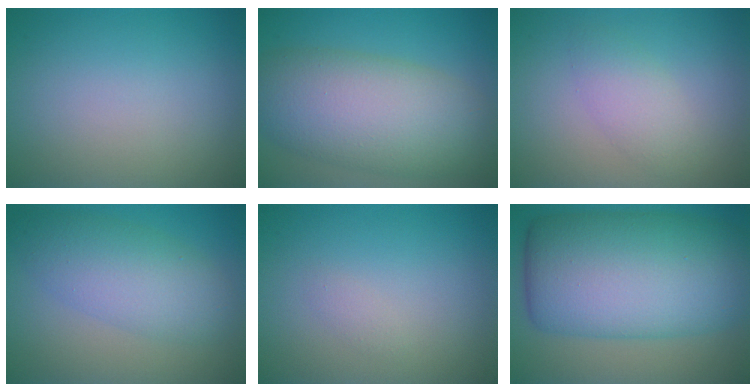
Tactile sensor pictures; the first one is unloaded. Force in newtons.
{"total": 9.9, "press": 9.9, "slide": 0.4}
{"total": 2.4, "press": 2.4, "slide": 0.2}
{"total": 5.6, "press": 5.6, "slide": 0.2}
{"total": 0.6, "press": 0.6, "slide": 0.1}
{"total": 14.3, "press": 14.3, "slide": 0.1}